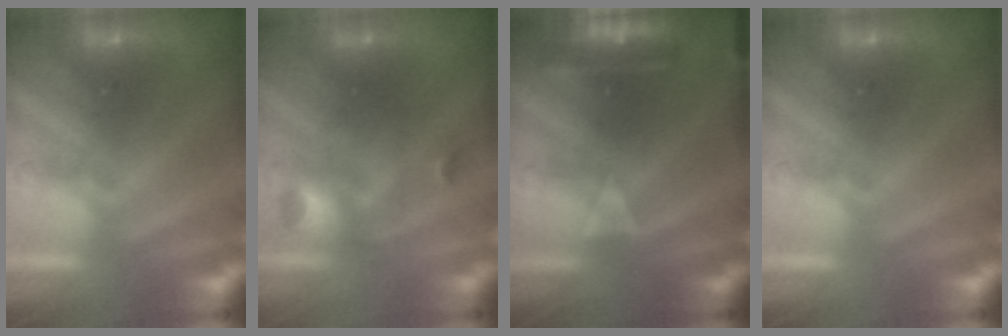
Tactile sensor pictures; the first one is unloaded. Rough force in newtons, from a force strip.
{"total": 2.9}
{"total": 8.6}
{"total": 0.0}